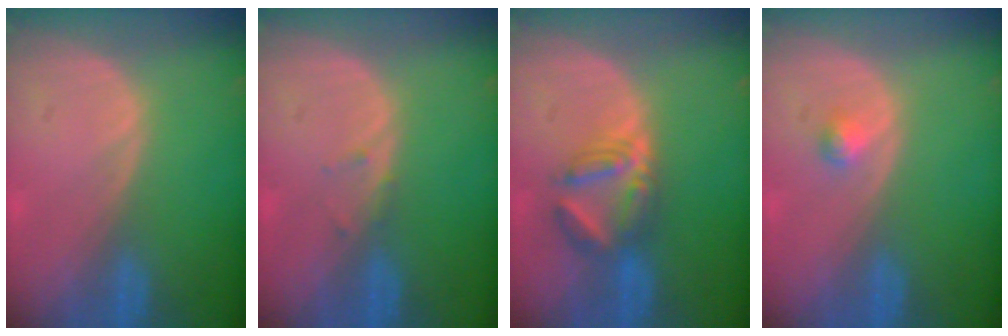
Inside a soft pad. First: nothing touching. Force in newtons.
{"total": 0.8, "press": 0.8, "slide": 0.2}
{"total": 5.8, "press": 5.7, "slide": 1.2}
{"total": 1.3, "press": 1.2, "slide": 0.1}